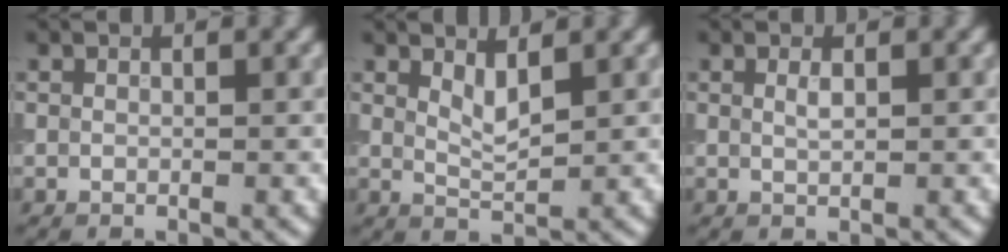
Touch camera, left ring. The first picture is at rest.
{"total": 1.8, "force": [1.1, 0.5, 1.4], "torque": [-0.030, -0.007, 0.023]}
{"total": 0.9, "force": [0.3, 0.3, 0.7], "torque": [-0.014, 0.002, 0.007]}